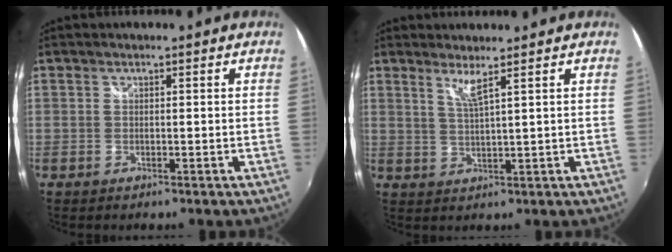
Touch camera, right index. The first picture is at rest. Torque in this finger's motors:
{"motor_torque": [0.14, 0.10, 0.11, 0.04]}